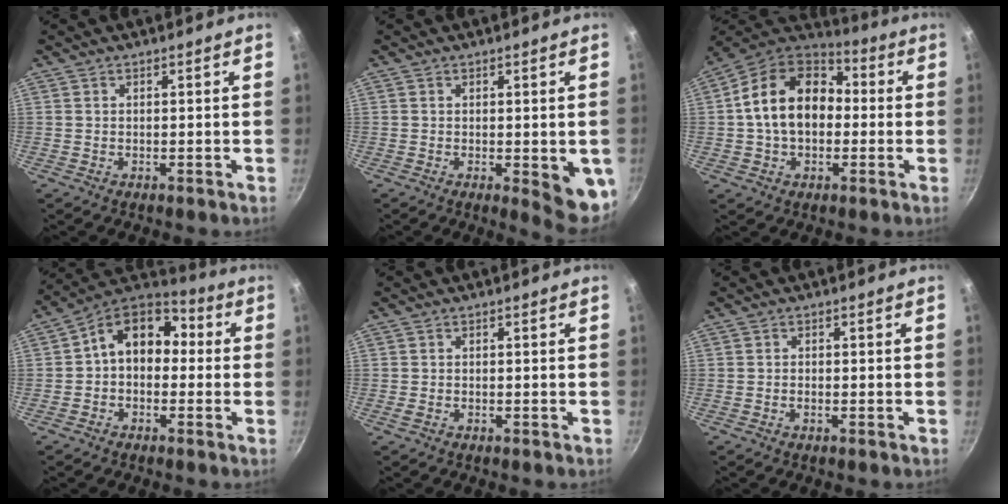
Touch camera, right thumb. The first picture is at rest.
{"total": 7.7, "force": [-1.2, 2.6, 7.1], "torque": [-0.060, -0.001, -0.008]}
{"total": 17.3, "force": [0.4, 12.3, 12.1], "torque": [-0.179, 0.040, -0.009]}
{"total": 12.7, "force": [0.8, 9.3, 8.6], "torque": [-0.100, 0.043, -0.014]}
{"total": 0.8, "force": [-0.4, 0.4, 0.5], "torque": [-0.013, 0.002, -0.010]}
{"total": 0.8, "force": [-0.4, 0.3, 0.6], "torque": [-0.017, 0.005, -0.012]}